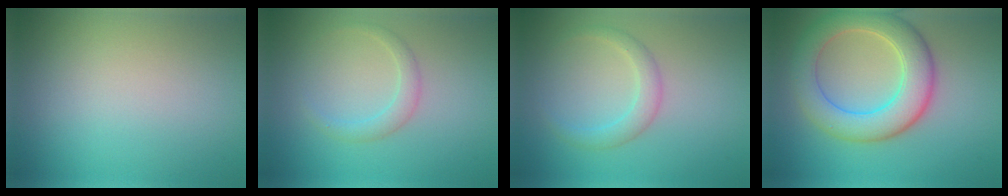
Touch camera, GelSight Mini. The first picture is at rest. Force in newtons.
{"total": 1.7, "press": 1.7, "slide": 0.1}
{"total": 2.1, "press": 2.1, "slide": 0.1}
{"total": 7.0, "press": 7.0, "slide": 0.6}